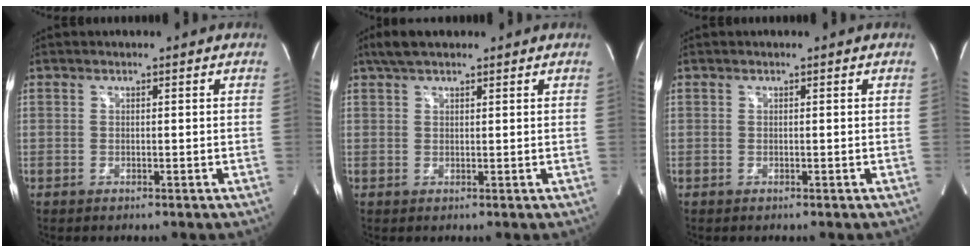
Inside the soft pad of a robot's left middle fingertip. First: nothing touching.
{"total": 4.1, "force": [3.1, 1.4, 2.3], "torque": [-0.050, 0.020, 0.058]}
{"total": 0.0}